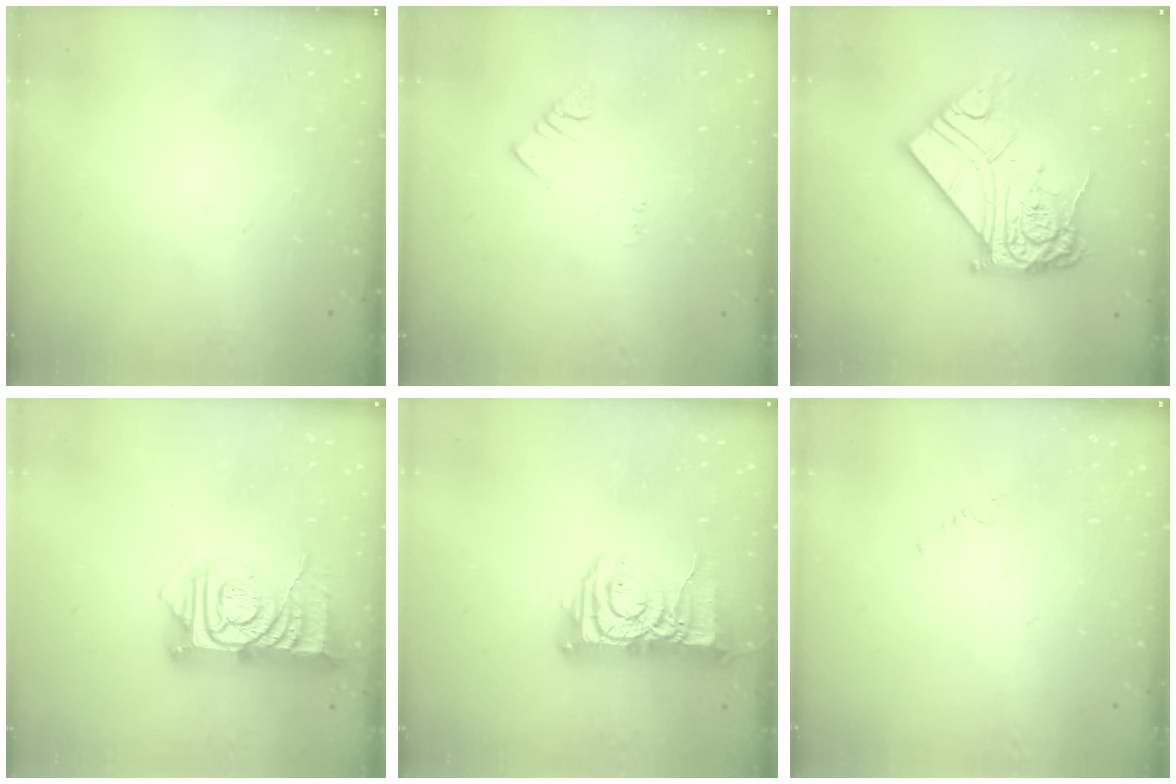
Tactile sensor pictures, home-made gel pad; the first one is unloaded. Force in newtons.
{"total": 1.5, "press": 1.5, "slide": 0.3}
{"total": 19.5, "press": 19.4, "slide": 1.6}
{"total": 13.0, "press": 13.0, "slide": 1.1}
{"total": 11.3, "press": 11.2, "slide": 1.4}
{"total": 0.7, "press": 0.6, "slide": 0.2}